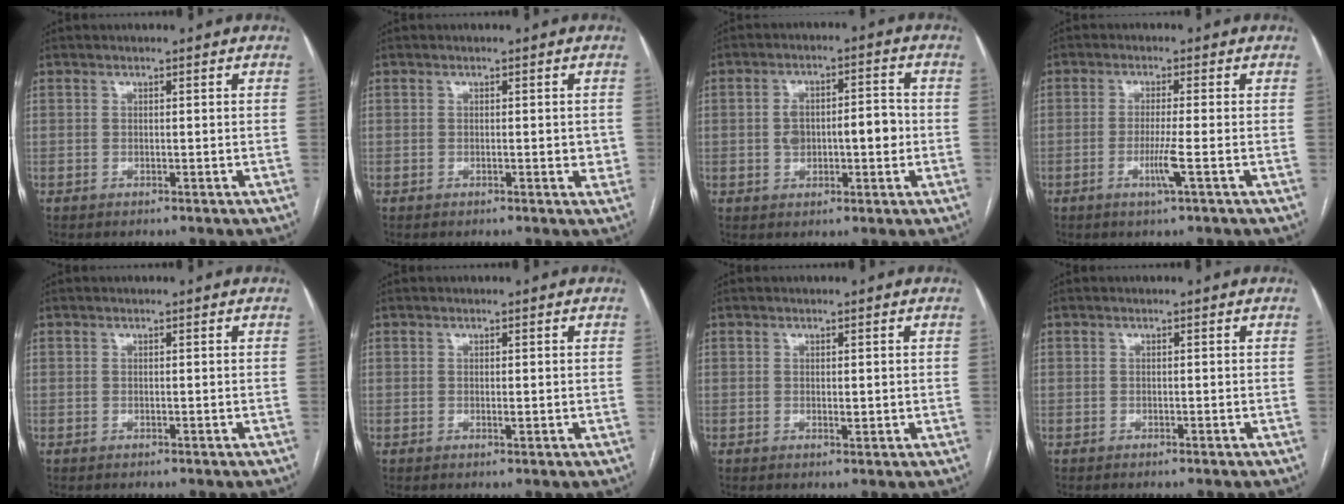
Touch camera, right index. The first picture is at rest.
{"total": 2.0, "force": [-0.1, 0.8, 1.9], "torque": [-0.022, -0.002, -0.001]}
{"total": 7.5, "force": [-0.5, 3.4, 6.7], "torque": [-0.114, 0.022, -0.004]}
{"total": 3.9, "force": [-1.4, -0.7, 3.6], "torque": [-0.073, -0.010, -0.027]}
{"total": 0.0}
{"total": 1.0, "force": [0.0, 0.2, 1.0], "torque": [-0.017, -0.003, 0.001]}
{"total": 1.3, "force": [0.1, 0.4, 1.3], "torque": [-0.019, -0.004, 0.003]}
{"total": 0.0}